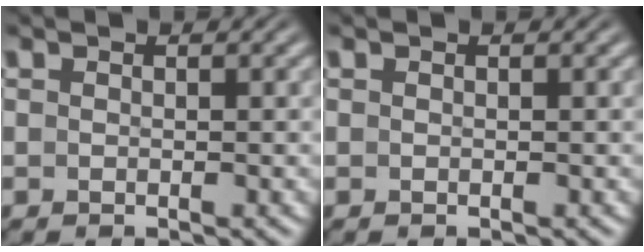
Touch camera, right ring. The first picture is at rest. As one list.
[{"total": 0.0}]